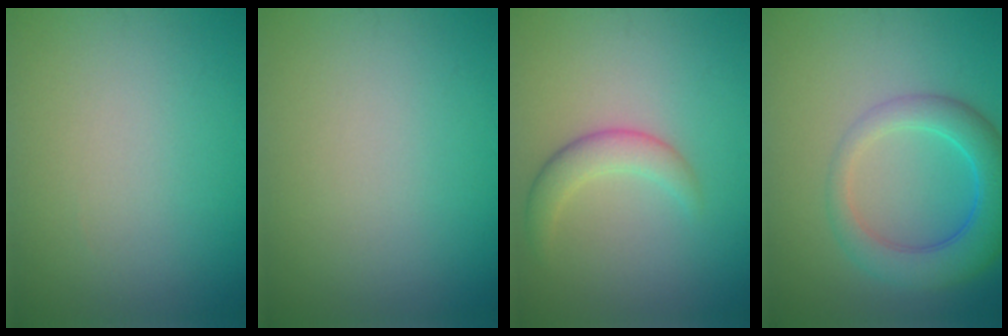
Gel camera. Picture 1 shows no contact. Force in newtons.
{"total": 0.0}
{"total": 2.6, "press": 2.6, "slide": 0.1}
{"total": 5.4, "press": 5.4, "slide": 0.2}